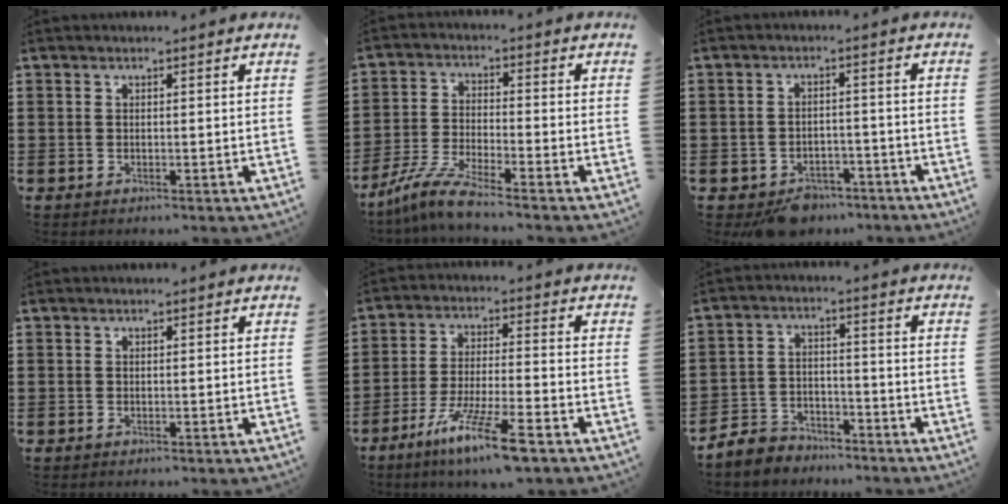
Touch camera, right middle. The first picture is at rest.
{"total": 6.3, "force": [-5.4, 0.1, 3.3], "torque": [-0.087, -0.016, -0.110]}
{"total": 4.3, "force": [-4.0, 1.5, 0.4], "torque": [-0.010, 0.009, -0.080]}
{"total": 0.0}
{"total": 10.5, "force": [-7.2, 0.6, 7.6], "torque": [-0.150, -0.008, -0.140]}
{"total": 5.1, "force": [-4.8, 1.5, 0.4], "torque": [-0.032, 0.005, -0.106]}